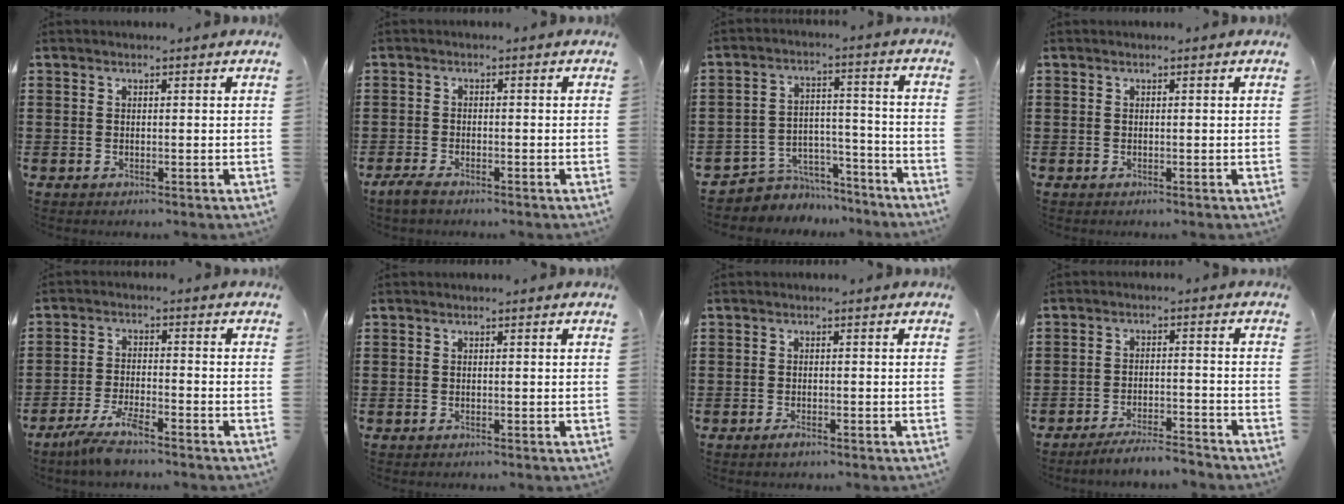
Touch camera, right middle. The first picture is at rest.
{"total": 2.2, "force": [-1.8, 0.8, 1.1], "torque": [-0.028, 0.003, -0.037]}
{"total": 5.6, "force": [-5.0, 2.4, 0.1], "torque": [-0.006, 0.021, -0.104]}
{"total": 0.0}
{"total": 5.4, "force": [-4.2, 0.5, 3.3], "torque": [-0.082, -0.016, -0.083]}
{"total": 0.0}
{"total": 1.1, "force": [-0.9, 0.4, 0.6], "torque": [-0.014, -0.004, -0.016]}
{"total": 4.3, "force": [-4.2, 0.1, 1.0], "torque": [-0.019, 0.002, -0.084]}